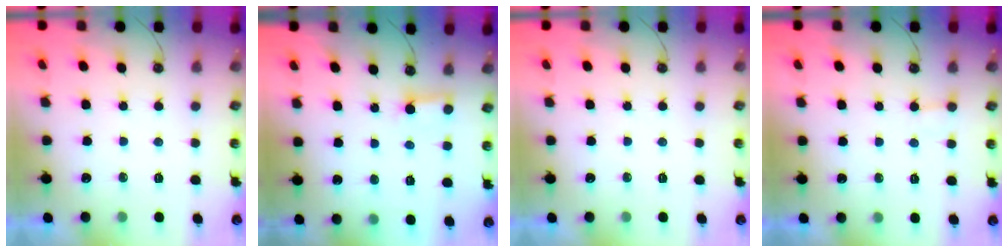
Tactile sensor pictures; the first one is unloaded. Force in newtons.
{"total": 2.8, "press": 2.8, "slide": 0.3}
{"total": 0.0}
{"total": 4.3, "press": 4.3, "slide": 0.5}